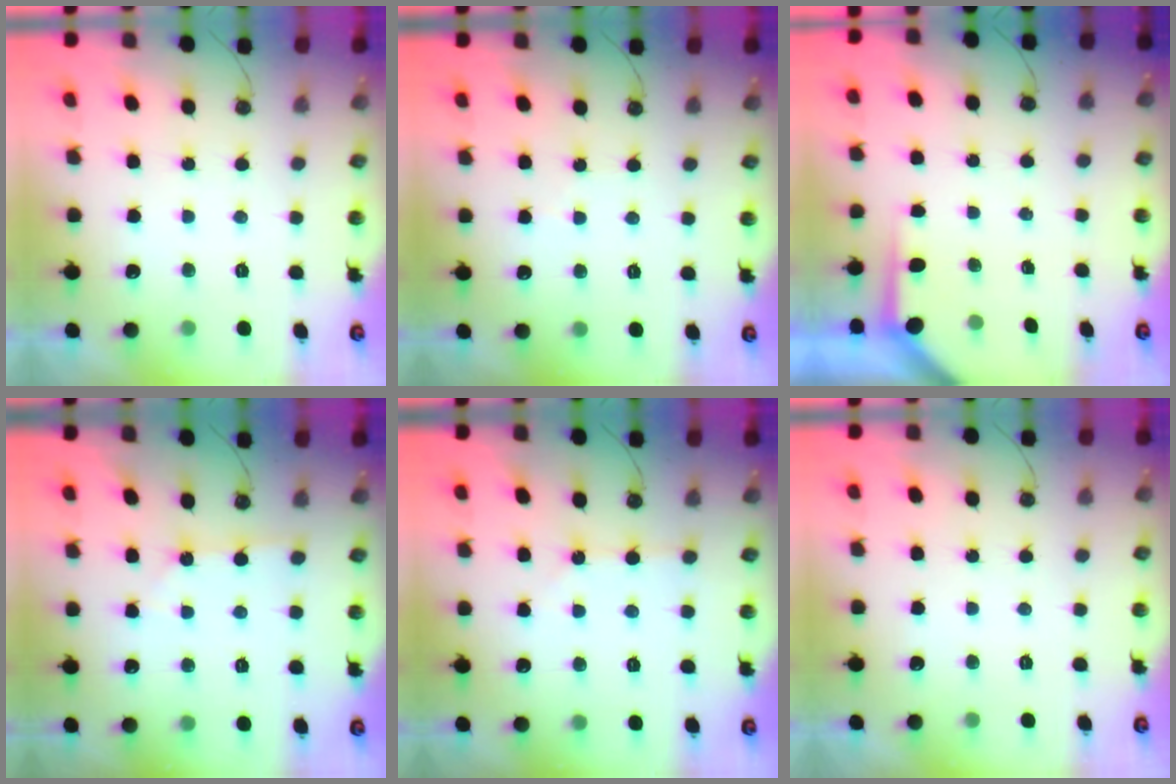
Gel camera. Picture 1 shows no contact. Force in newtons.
{"total": 3.2, "press": 3.2, "slide": 0.5}
{"total": 3.5, "press": 3.5, "slide": 0.3}
{"total": 1.0, "press": 1.0, "slide": 0.1}
{"total": 2.0, "press": 2.0, "slide": 0.4}
{"total": 0.0}